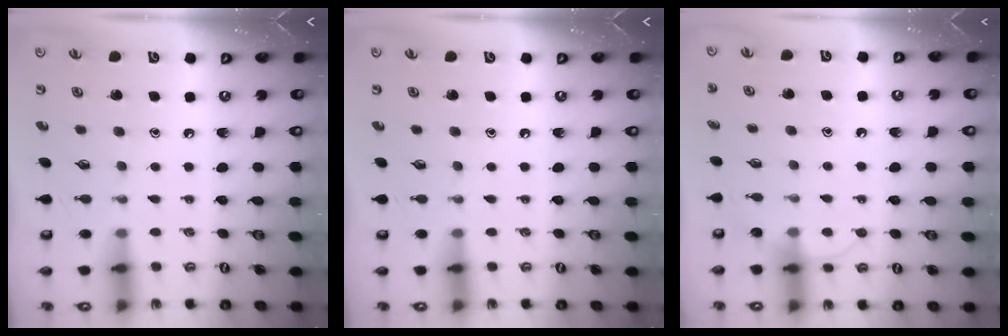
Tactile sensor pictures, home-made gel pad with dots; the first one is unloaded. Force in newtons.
{"total": 0.0}
{"total": 7.0, "press": 7.0, "slide": 0.7}